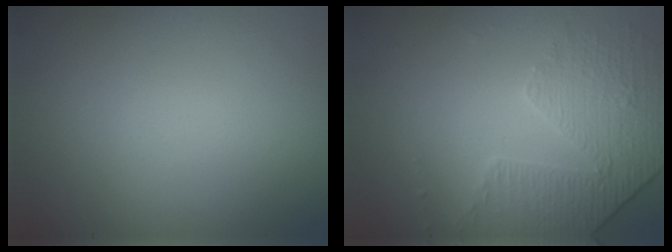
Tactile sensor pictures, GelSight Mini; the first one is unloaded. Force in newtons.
{"total": 4.7, "press": 3.3, "slide": 3.4}